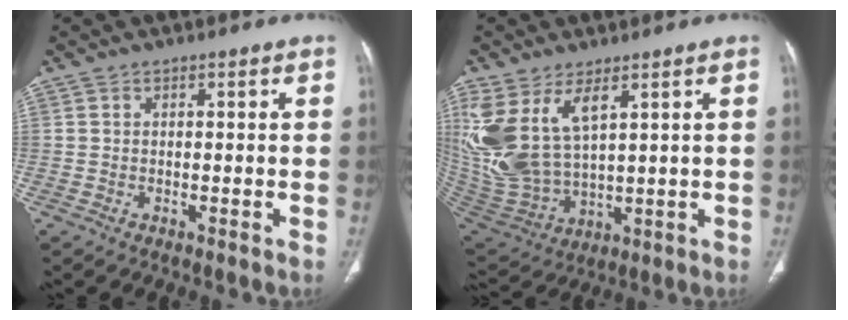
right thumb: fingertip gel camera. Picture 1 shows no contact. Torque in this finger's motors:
{"motor_torque": [0.52, 3.86, 1.62, 1.15, 0.23]}